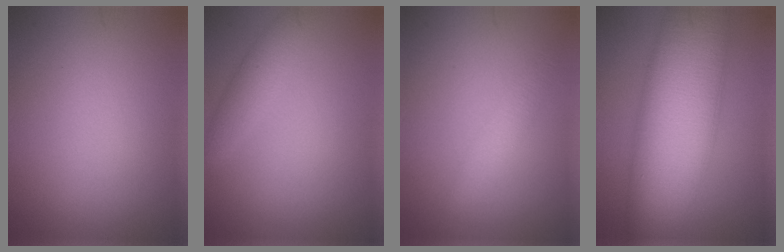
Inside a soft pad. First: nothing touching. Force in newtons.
{"total": 1.9, "press": 1.9, "slide": 0.1}
{"total": 1.9, "press": 1.9, "slide": 0.1}
{"total": 12.9, "press": 12.9, "slide": 0.5}